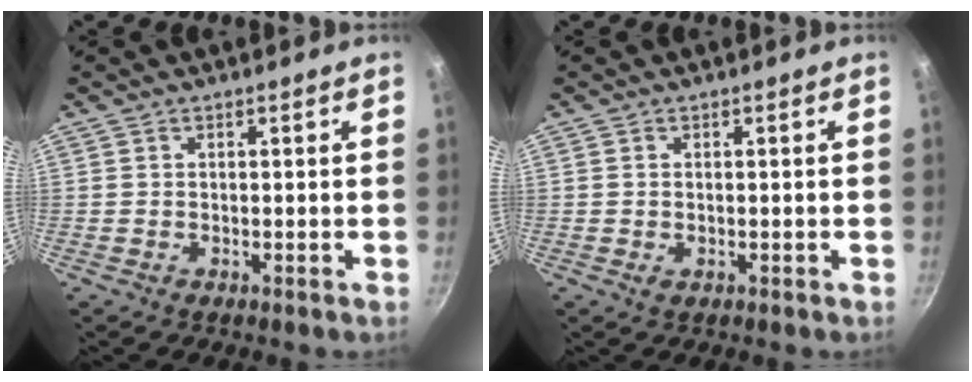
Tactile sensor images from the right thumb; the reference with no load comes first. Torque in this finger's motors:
{"motor_torque": [-0.28, 0.09, 0.10, 0.44, 0.01]}